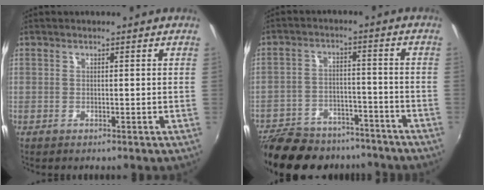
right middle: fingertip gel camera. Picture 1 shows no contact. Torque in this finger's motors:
{"motor_torque": [0.94, -1.20, 0.51, 0.13]}